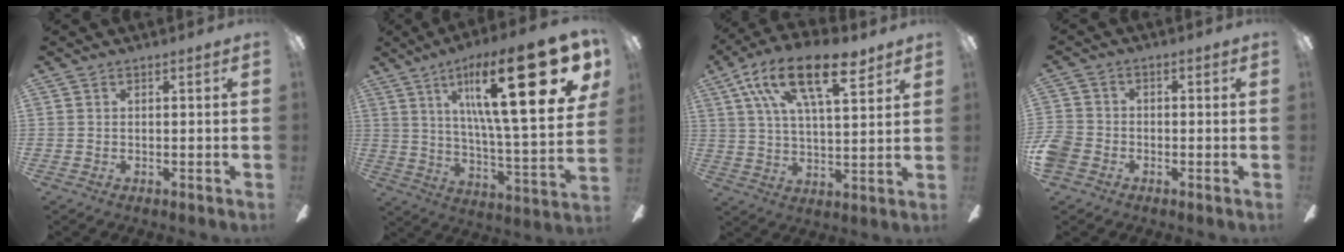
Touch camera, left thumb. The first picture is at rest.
{"total": 28.7, "force": [13.5, 7.7, 24.2], "torque": [-0.370, -0.070, 0.210]}
{"total": 19.2, "force": [10.7, 7.8, 13.8], "torque": [-0.240, -0.035, 0.176]}
{"total": 5.5, "force": [-2.5, 4.3, 2.3], "torque": [-0.055, 0.019, -0.045]}